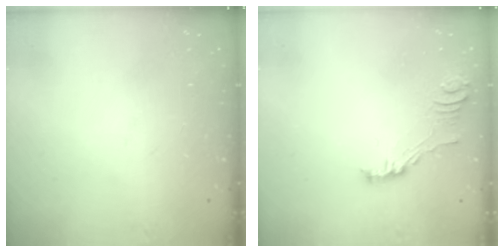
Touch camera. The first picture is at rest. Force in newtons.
{"total": 3.4, "press": 3.4, "slide": 0.3}